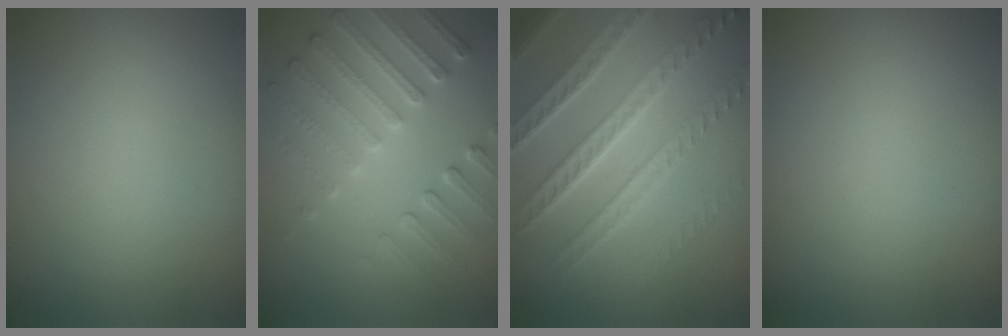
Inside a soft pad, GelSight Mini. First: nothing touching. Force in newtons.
{"total": 5.1, "press": 3.8, "slide": 3.3}
{"total": 7.8, "press": 5.4, "slide": 5.6}
{"total": 0.0}